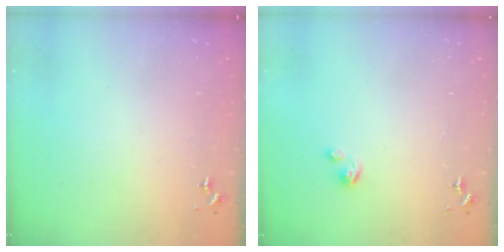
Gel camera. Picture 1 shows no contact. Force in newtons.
{"total": 2.1, "press": 2.1, "slide": 0.1}